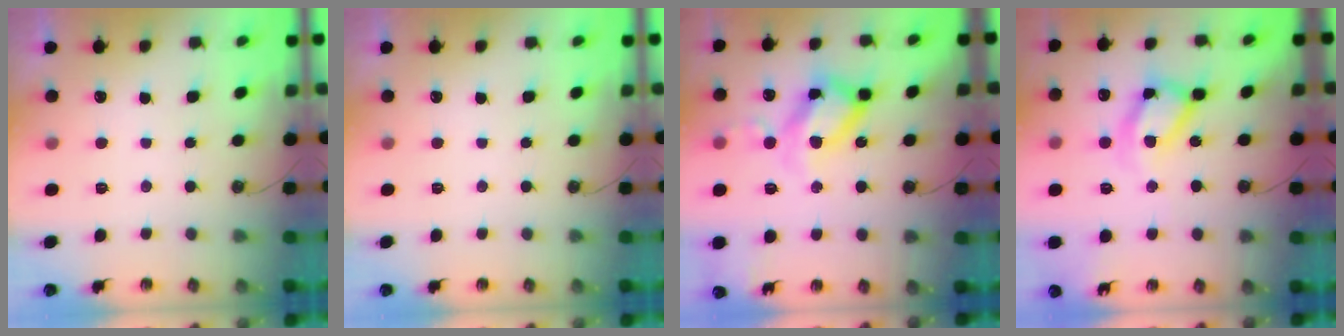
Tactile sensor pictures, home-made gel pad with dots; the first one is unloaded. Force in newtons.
{"total": 0.0}
{"total": 20.3, "press": 20.2, "slide": 1.8}
{"total": 15.9, "press": 15.9, "slide": 1.1}